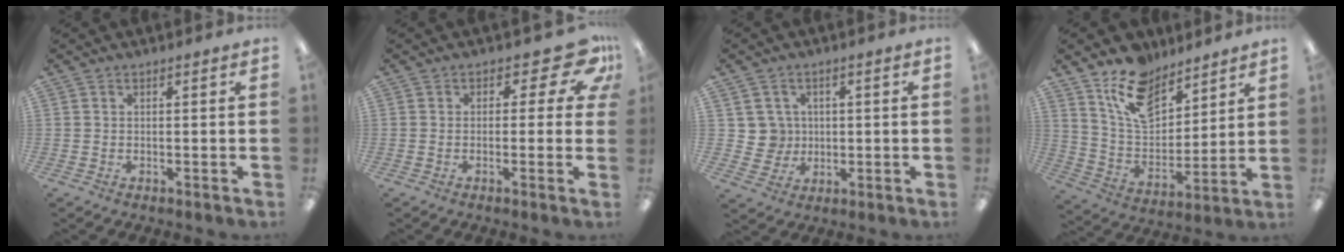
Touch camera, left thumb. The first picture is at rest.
{"total": 8.9, "force": [4.2, 4.4, 6.6], "torque": [-0.079, -0.024, 0.070]}
{"total": 5.9, "force": [1.4, 5.8, 0.2], "torque": [-0.005, -0.001, 0.029]}
{"total": 14.8, "force": [10.6, 8.1, 6.5], "torque": [-0.125, -0.055, 0.199]}